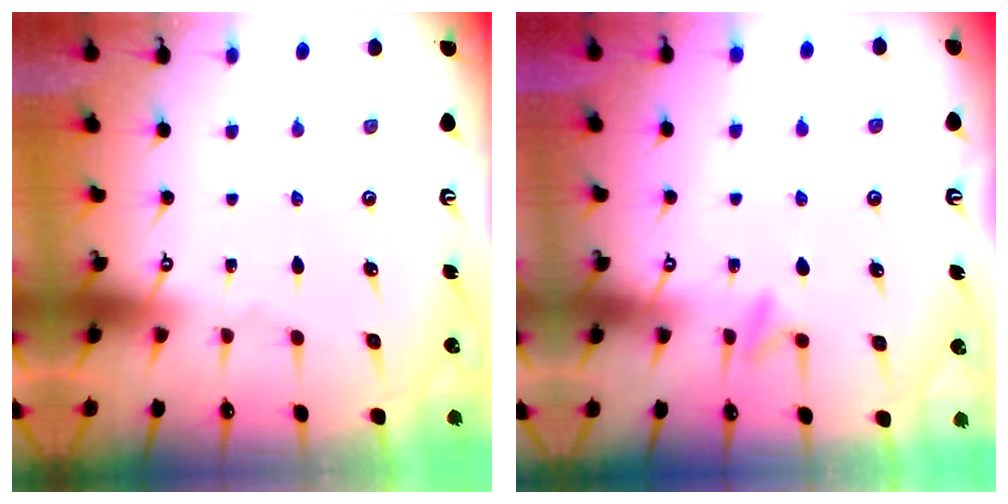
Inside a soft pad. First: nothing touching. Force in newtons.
{"total": 5.5, "press": 5.5, "slide": 1.0}